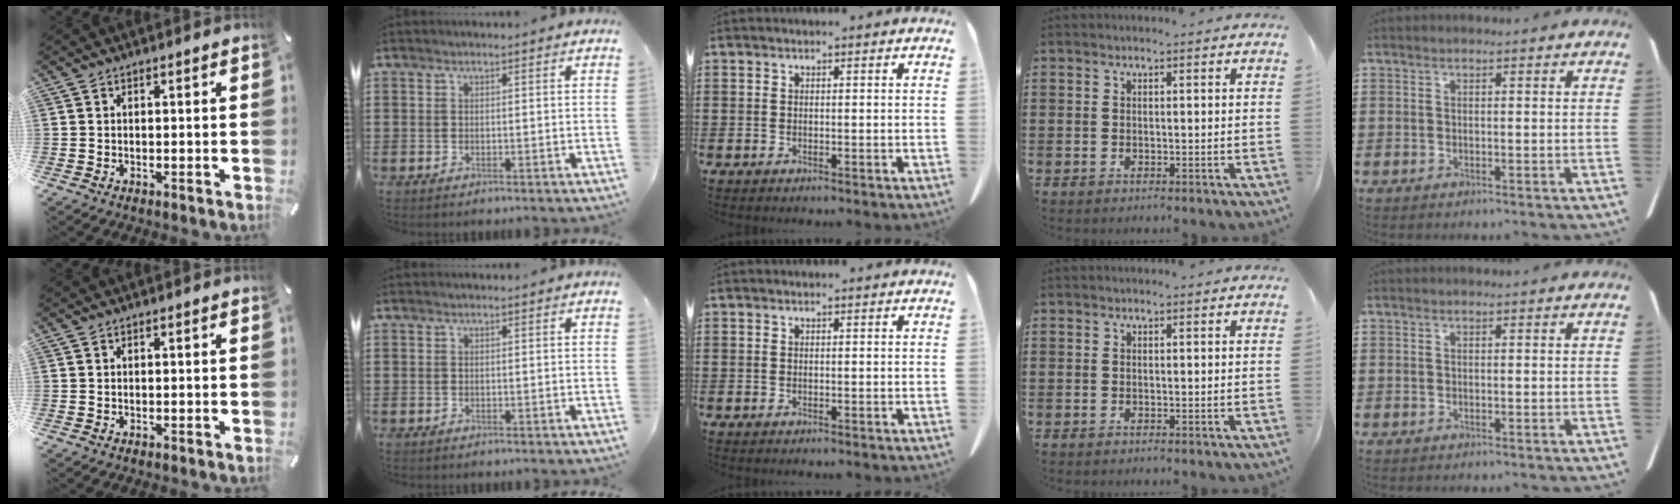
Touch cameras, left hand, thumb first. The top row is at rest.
{}